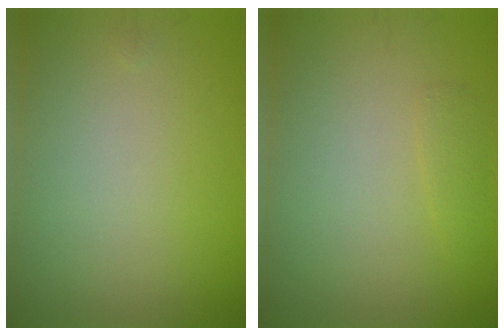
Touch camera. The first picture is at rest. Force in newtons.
{"total": 0.8, "press": 0.8, "slide": 0.0}